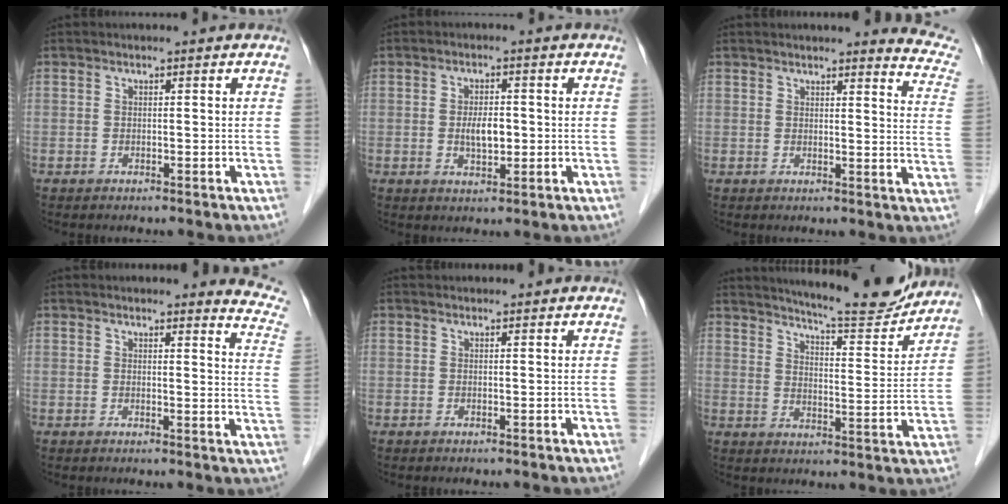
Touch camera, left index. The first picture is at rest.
{"total": 3.9, "force": [-0.3, 1.8, 3.5], "torque": [-0.065, -0.001, -0.003]}
{"total": 11.2, "force": [10.7, 0.3, 3.1], "torque": [-0.015, -0.064, 0.089]}
{"total": 9.3, "force": [9.1, 0.3, 2.0], "torque": [-0.004, -0.066, 0.067]}
{"total": 2.8, "force": [2.7, 0.4, 0.6], "torque": [-0.009, 0.027, 0.035]}
{"total": 15.0, "force": [14.0, 0.9, 5.1], "torque": [-0.080, -0.027, 0.190]}